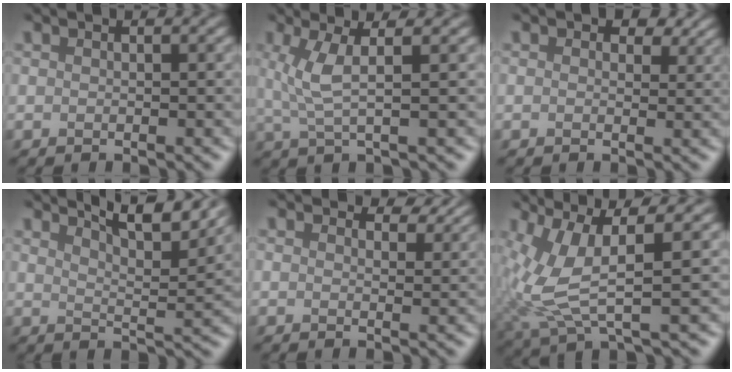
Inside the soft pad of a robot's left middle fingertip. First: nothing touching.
{"total": 2.2, "force": [0.8, 0.1, 2.0], "torque": [-0.064, 0.009, 0.028]}
{"total": 2.5, "force": [1.5, 1.4, 1.3], "torque": [-0.013, 0.014, 0.012]}
{"total": 8.2, "force": [6.6, 1.4, 4.6], "torque": [-0.034, 0.025, 0.062]}
{"total": 2.2, "force": [2.0, 0.4, 0.8], "torque": [-0.023, 0.011, 0.016]}
{"total": 5.3, "force": [0.6, 1.5, 5.1], "torque": [-0.151, -0.003, 0.027]}